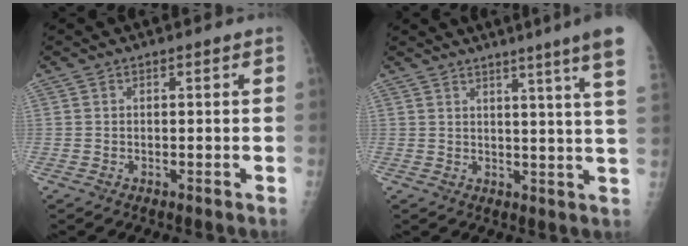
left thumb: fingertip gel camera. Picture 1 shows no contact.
{"total": 12.0, "force": [8.3, -1.3, 8.6], "torque": [-0.110, -0.046, 0.082]}